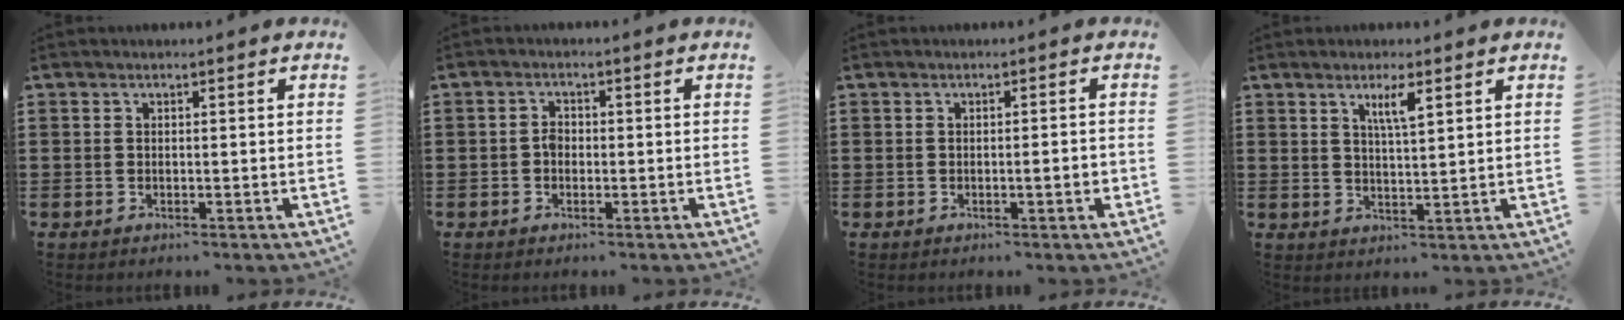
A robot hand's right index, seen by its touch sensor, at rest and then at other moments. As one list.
[{"total": 1.7, "force": [-0.4, 1.2, 1.1], "torque": [-0.024, 0.004, -0.010]}, {"total": 2.0, "force": [-0.5, 0.1, 2.0], "torque": [-0.030, -0.002, -0.009]}, {"total": 3.8, "force": [2.0, 0.7, 3.1], "torque": [-0.059, 0.000, 0.032]}]